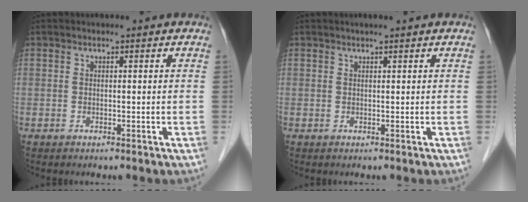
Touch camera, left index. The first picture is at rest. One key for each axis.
{"total": 1.5, "fx": 1.2, "fy": -0.1, "fz": 0.9, "tx": -0.012, "ty": 0.011, "tz": 0.021}